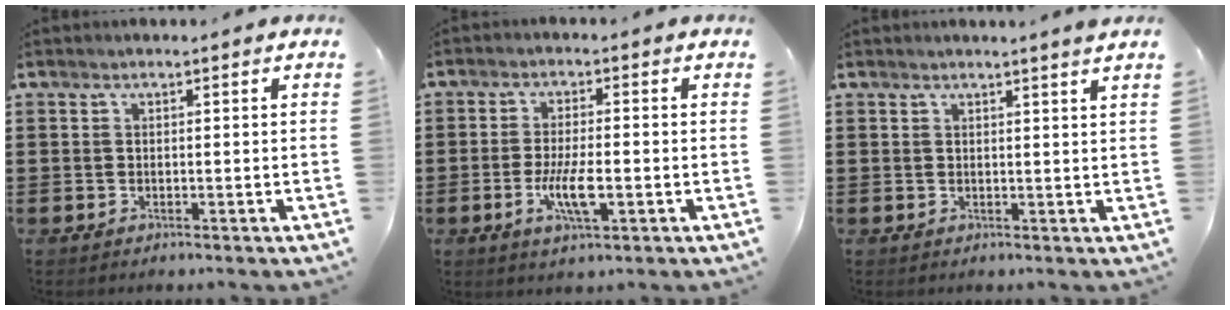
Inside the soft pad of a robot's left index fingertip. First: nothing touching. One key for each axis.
{"total": 6.3, "fx": -1.9, "fy": 1.7, "fz": 5.8, "tx": -0.121, "ty": -0.012, "tz": -0.036}
{"total": 1.6, "fx": 1.4, "fy": -0.5, "fz": 0.6, "tx": -0.012, "ty": -0.004, "tz": 0.026}